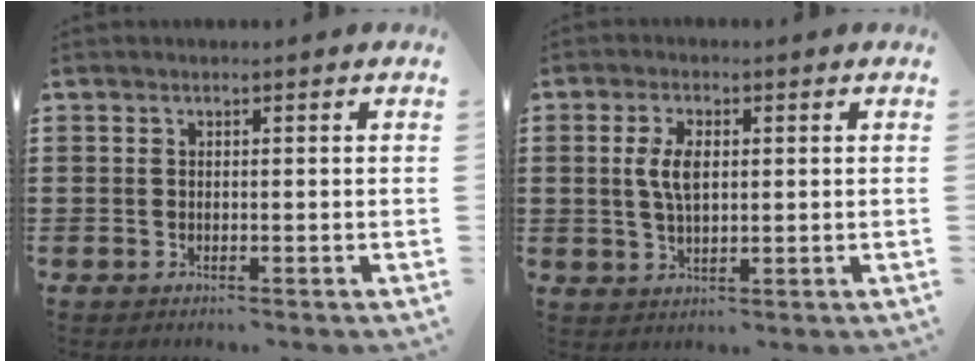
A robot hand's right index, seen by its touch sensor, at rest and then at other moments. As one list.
[{"total": 5.0, "force": [0.8, 2.2, 4.4], "torque": [-0.098, 0.007, 0.010]}]